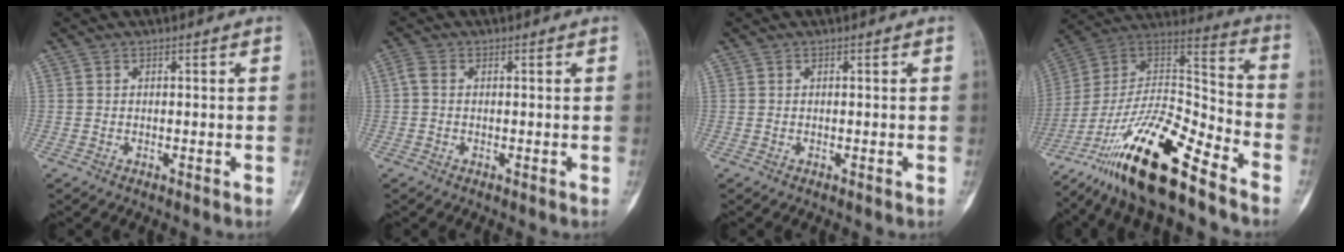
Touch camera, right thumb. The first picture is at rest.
{"total": 1.8, "force": [0.0, 1.2, 1.4], "torque": [-0.029, 0.003, -0.005]}
{"total": 0.0}
{"total": 23.7, "force": [-16.4, 5.8, 16.1], "torque": [-0.311, 0.070, -0.296]}